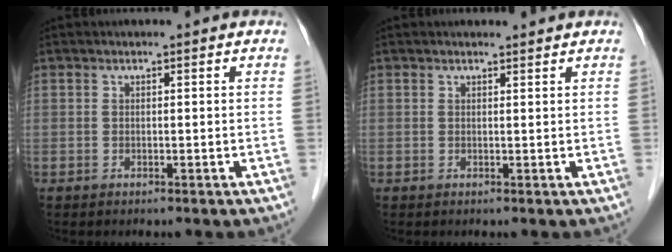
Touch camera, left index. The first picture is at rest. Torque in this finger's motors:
{"motor_torque": [0.34, -0.17, 0.03, 0.01]}